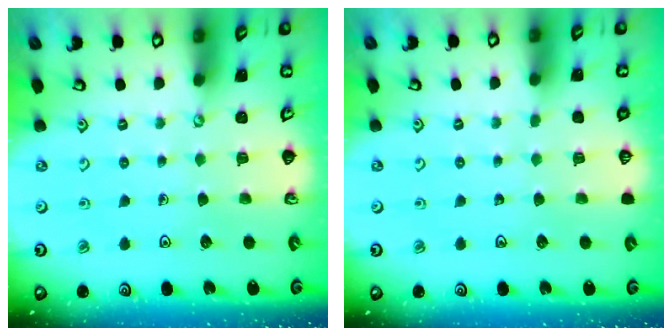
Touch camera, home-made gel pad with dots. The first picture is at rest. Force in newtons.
{"total": 0.0}